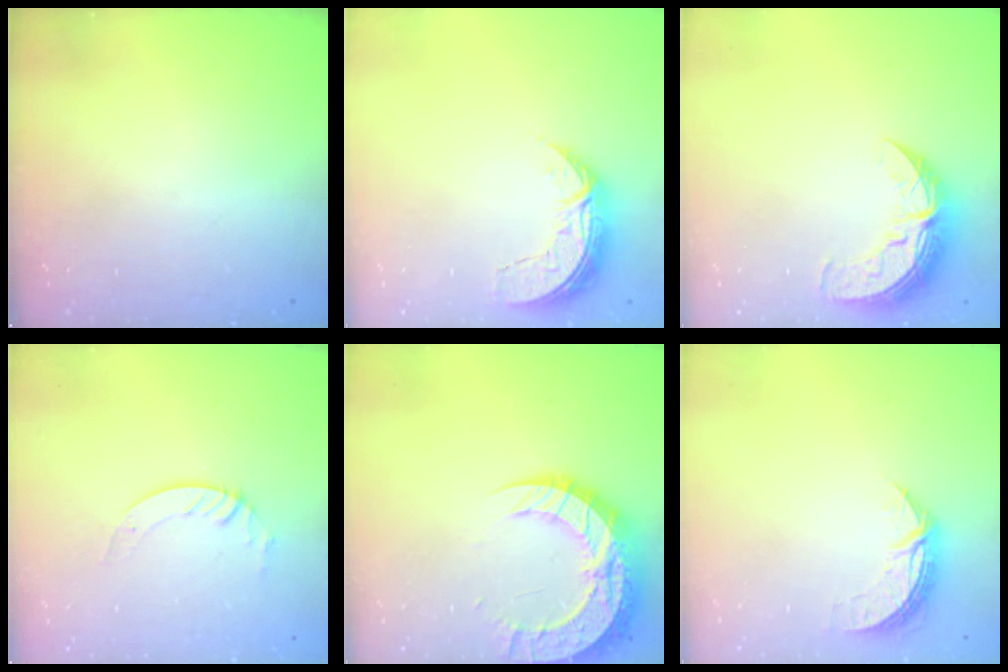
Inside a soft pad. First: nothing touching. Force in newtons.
{"total": 7.3, "press": 7.3, "slide": 0.6}
{"total": 11.0, "press": 11.0, "slide": 0.4}
{"total": 4.5, "press": 4.4, "slide": 0.4}
{"total": 17.5, "press": 17.4, "slide": 1.4}
{"total": 6.8, "press": 6.8, "slide": 0.5}